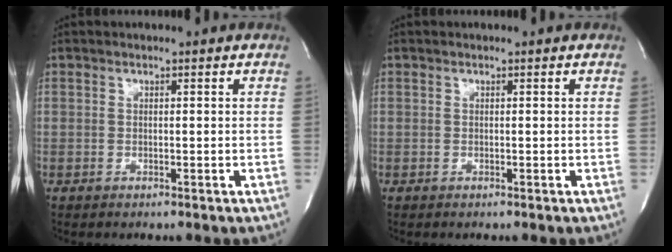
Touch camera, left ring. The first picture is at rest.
{"total": 0.0}